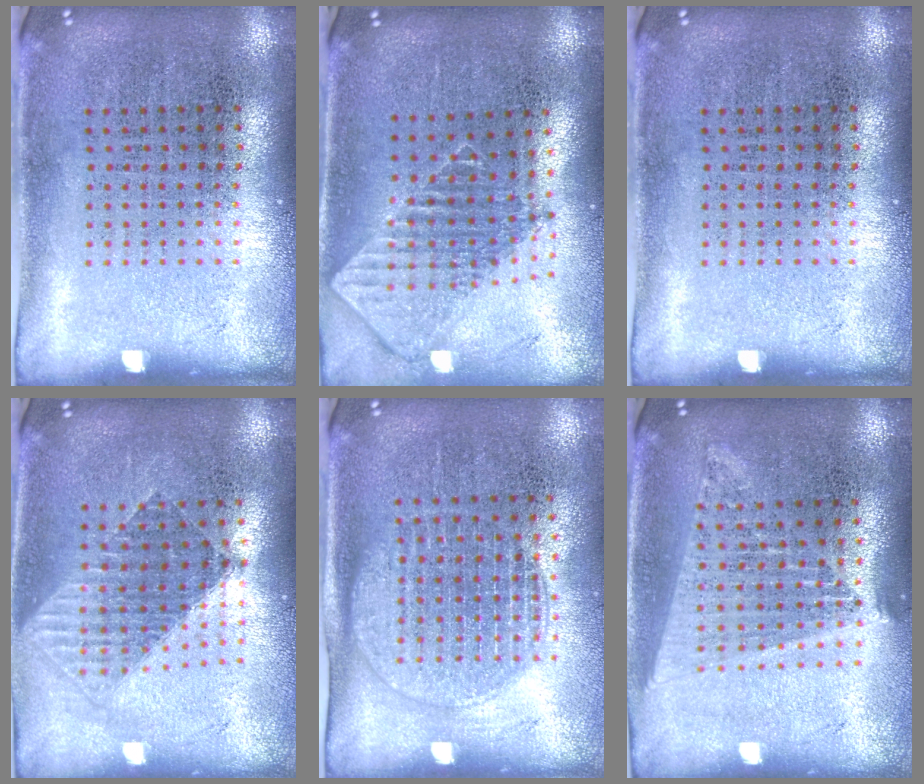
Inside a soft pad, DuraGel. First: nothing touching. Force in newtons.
{"total": 2.1, "press": 1.6, "slide": 1.3}
{"total": 0.0}
{"total": 1.5, "press": 1.3, "slide": 0.8}
{"total": 1.6, "press": 1.4, "slide": 0.8}
{"total": 1.7, "press": 1.6, "slide": 0.7}